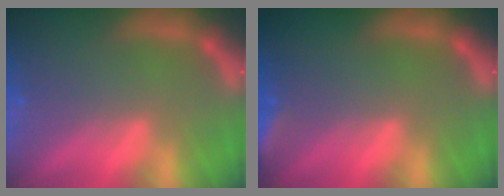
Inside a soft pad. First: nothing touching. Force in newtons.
{"total": 2.9}